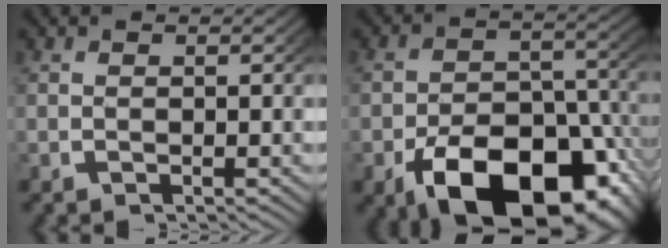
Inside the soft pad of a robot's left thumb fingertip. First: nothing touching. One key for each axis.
{"total": 14.7, "fx": -6.4, "fy": 8.6, "fz": 10.0, "tx": -0.165, "ty": -0.059, "tz": -0.072}